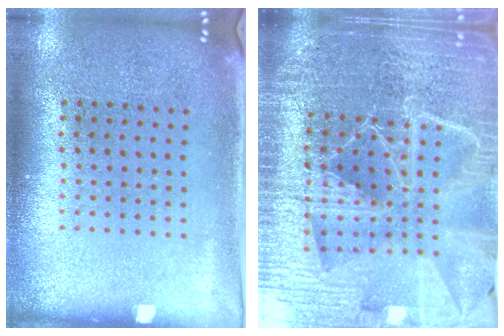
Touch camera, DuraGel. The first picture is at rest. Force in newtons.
{"total": 6.3, "press": 5.5, "slide": 3.1}